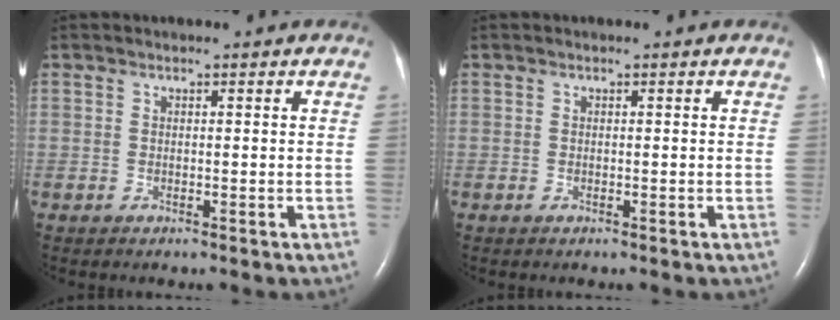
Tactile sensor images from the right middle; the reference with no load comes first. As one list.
[{"total": 0.0}]